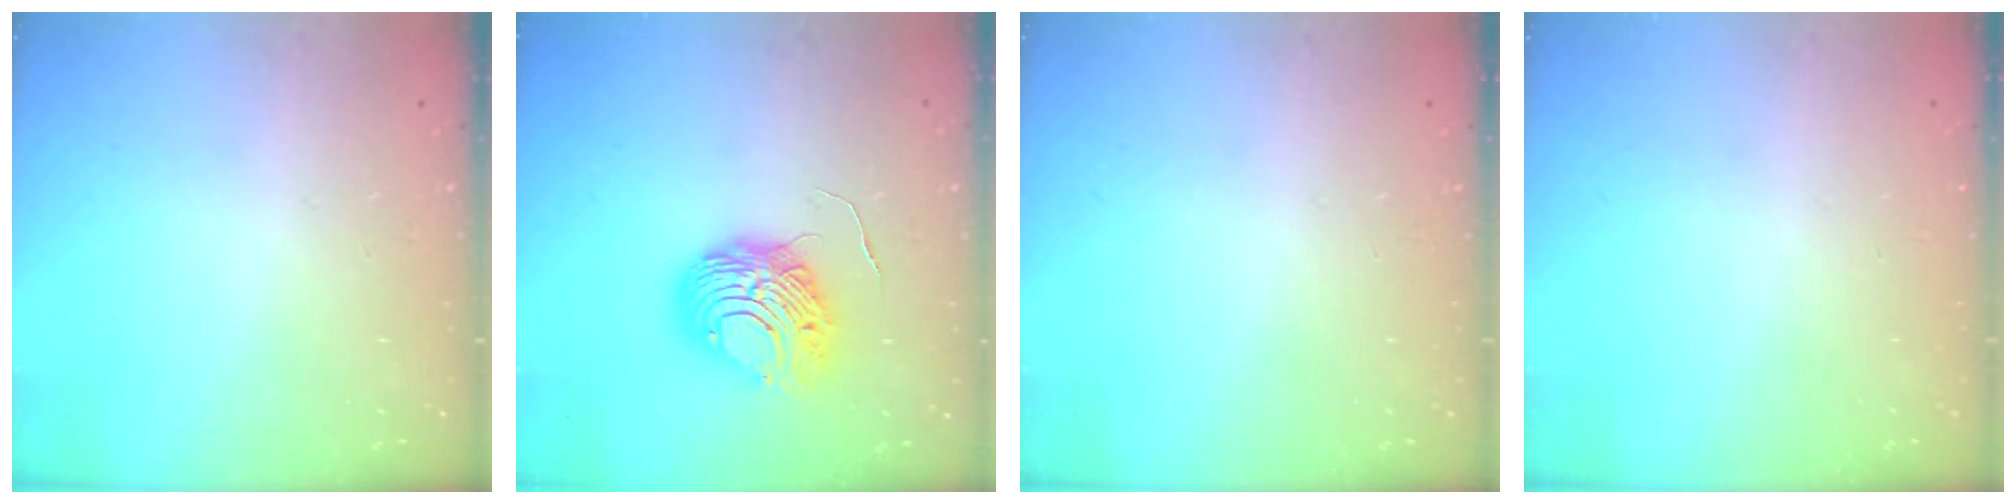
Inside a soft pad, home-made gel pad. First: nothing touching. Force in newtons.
{"total": 9.7, "press": 9.6, "slide": 1.1}
{"total": 0.0}
{"total": 0.0}